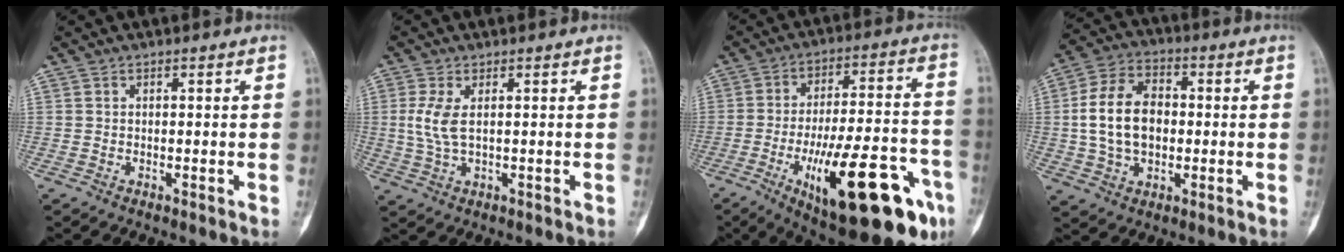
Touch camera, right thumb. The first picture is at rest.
{"total": 4.7, "force": [0.8, 2.0, 4.2], "torque": [-0.109, -0.002, 0.022]}
{"total": 27.0, "force": [-11.2, 8.6, 23.1], "torque": [-0.304, 0.039, -0.153]}
{"total": 13.2, "force": [0.1, 8.9, 9.8], "torque": [-0.170, 0.020, 0.003]}